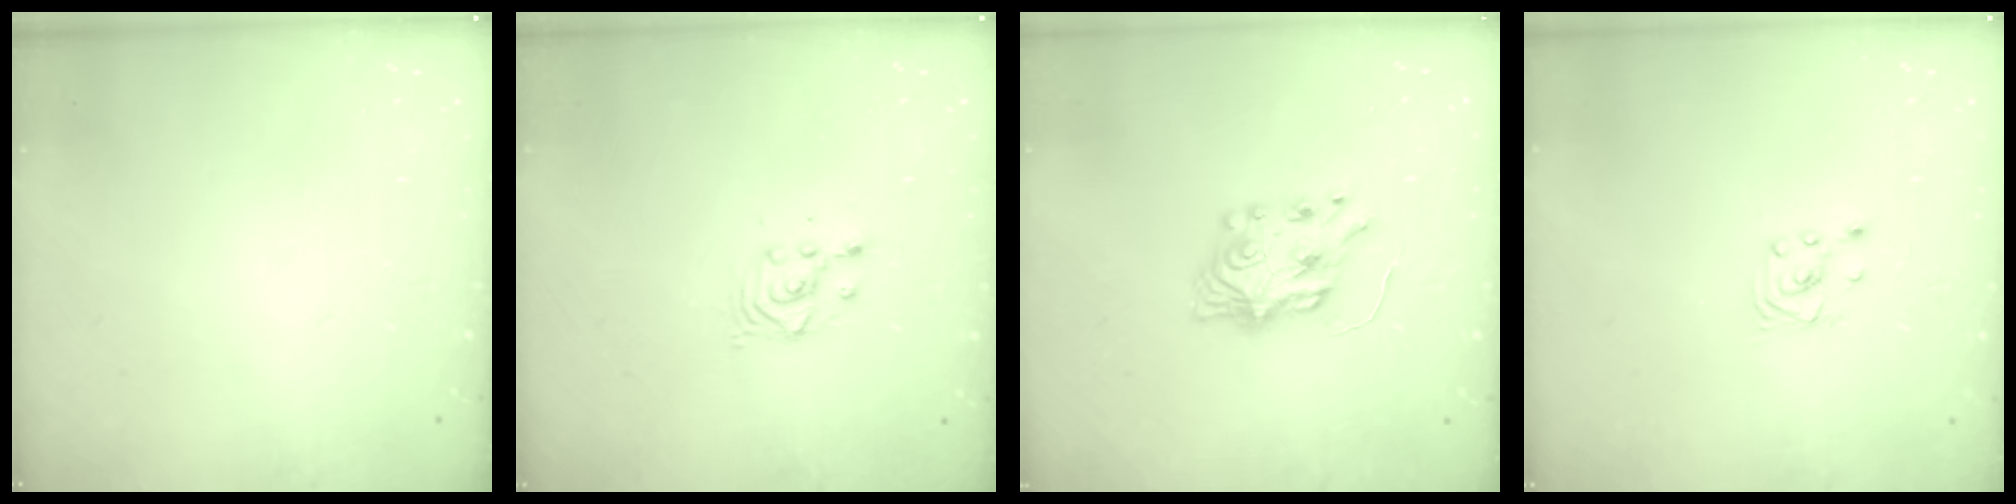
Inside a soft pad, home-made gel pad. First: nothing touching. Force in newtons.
{"total": 2.9, "press": 2.9, "slide": 0.1}
{"total": 7.3, "press": 7.3, "slide": 0.3}
{"total": 1.6, "press": 1.6, "slide": 0.0}